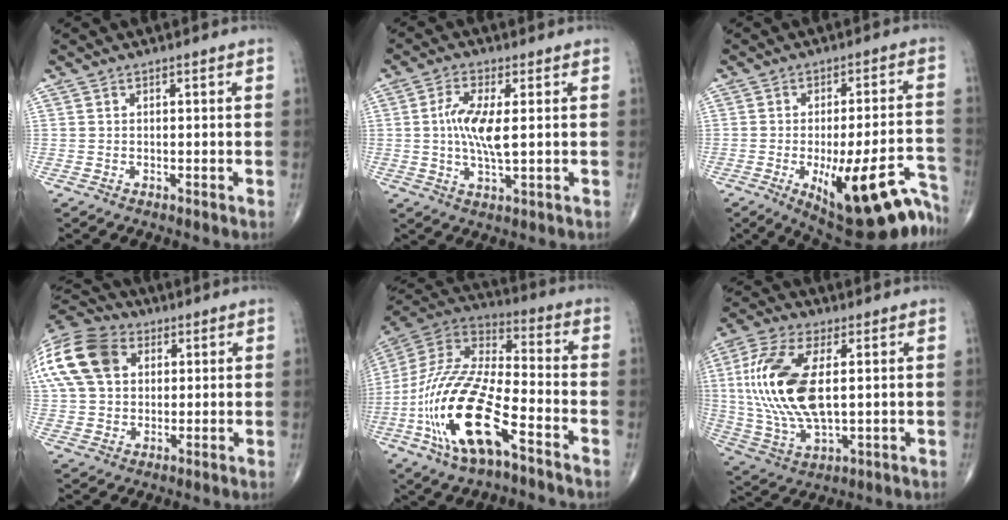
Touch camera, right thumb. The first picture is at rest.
{"total": 7.9, "force": [0.6, 2.2, 7.6], "torque": [-0.168, -0.009, 0.009]}
{"total": 21.5, "force": [-12.1, 6.5, 16.5], "torque": [-0.148, 0.070, -0.159]}
{"total": 24.3, "force": [7.8, 17.7, 14.6], "torque": [-0.354, 0.058, 0.149]}
{"total": 22.6, "force": [-9.4, 8.4, 18.8], "torque": [-0.409, 0.031, -0.174]}
{"total": 18.9, "force": [2.5, 8.9, 16.5], "torque": [-0.356, -0.008, 0.052]}